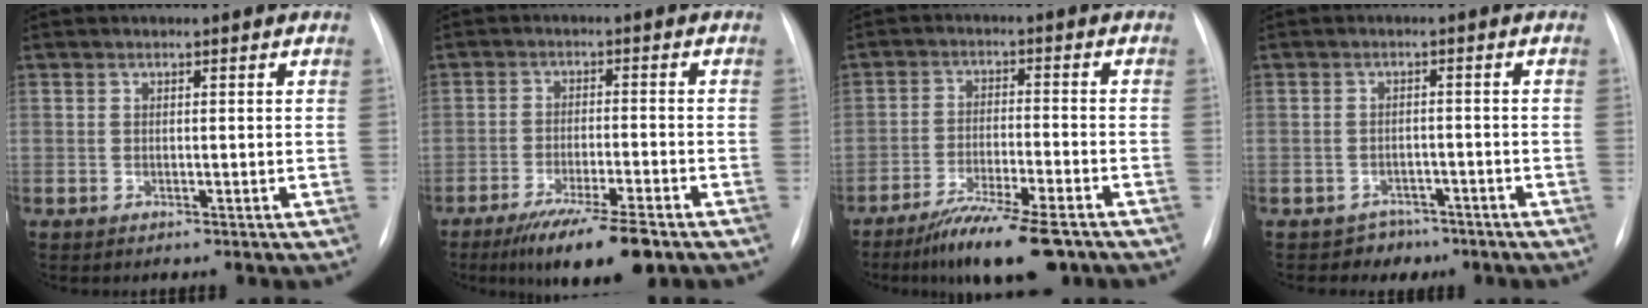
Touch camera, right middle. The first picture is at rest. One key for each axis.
{"total": 10.7, "fx": -7.5, "fy": 0.9, "fz": 7.5, "tx": -0.121, "ty": -0.025, "tz": -0.118}
{"total": 11.4, "fx": -8.6, "fy": 1.3, "fz": 7.4, "tx": -0.118, "ty": -0.026, "tz": -0.140}
{"total": 3.4, "fx": -2.5, "fy": 2.3, "fz": -0.3, "tx": 0.004, "ty": 0.012, "tz": -0.033}